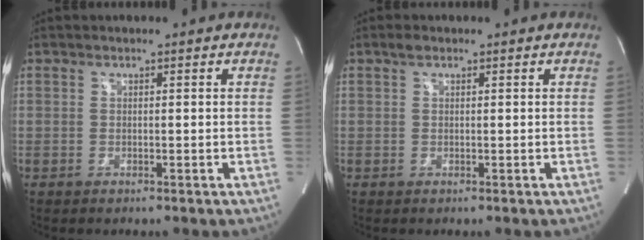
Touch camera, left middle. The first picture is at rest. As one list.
[{"total": 1.0, "force": [0.6, 0.5, 0.6], "torque": [-0.015, 0.010, 0.012]}]